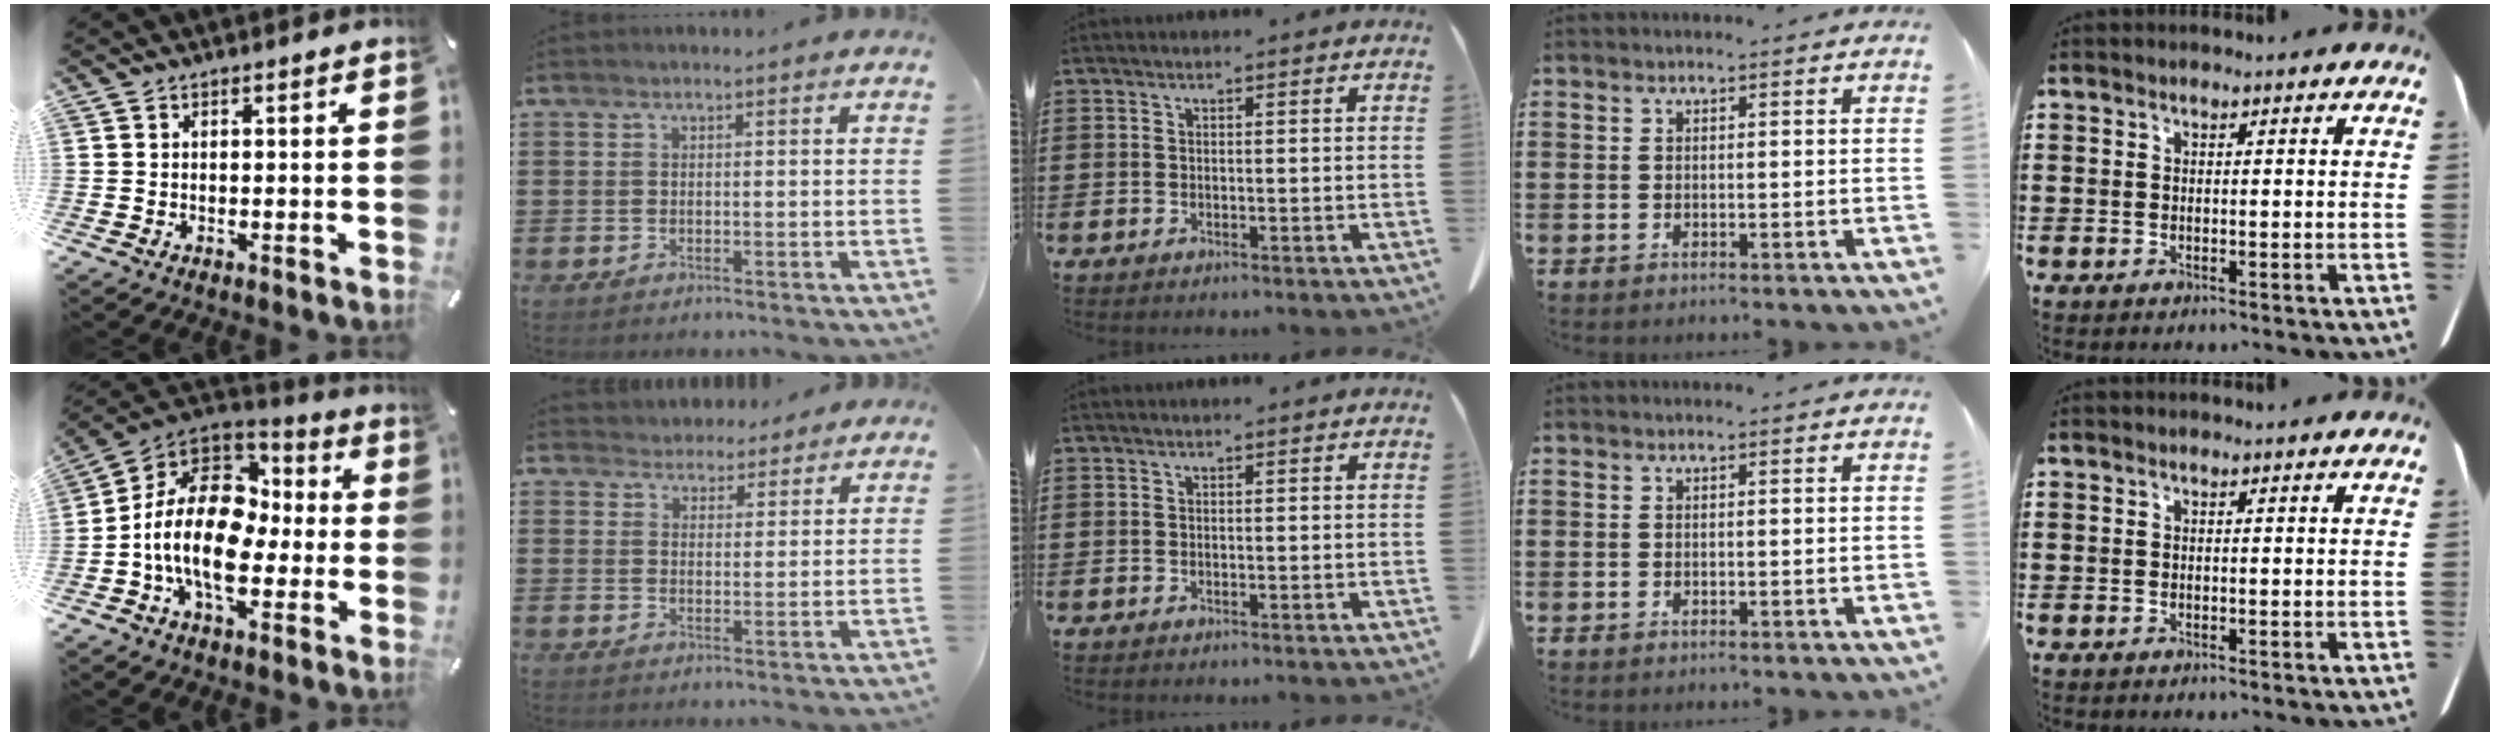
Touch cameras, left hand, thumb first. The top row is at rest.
{"thumb": {"total": 18.0, "force": [-3.9, 12.0, 12.9], "torque": [-0.261, 0.011, -0.067]}, "index": {"total": 3.5, "force": [3.2, 1.5, -0.2], "torque": [-0.011, -0.005, 0.060]}}